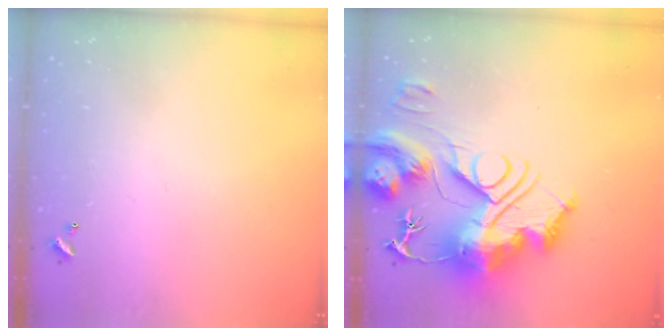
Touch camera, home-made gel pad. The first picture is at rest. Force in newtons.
{"total": 0.5, "press": 0.5, "slide": 0.0}